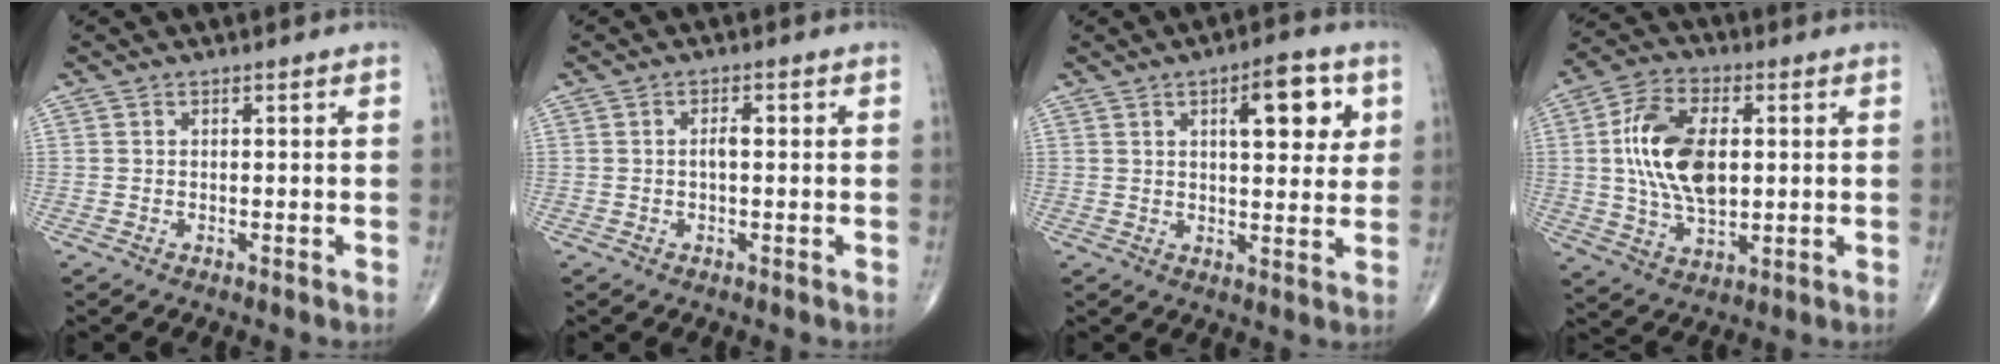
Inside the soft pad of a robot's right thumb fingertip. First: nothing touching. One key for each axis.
{"total": 2.0, "fx": 0.1, "fy": 0.7, "fz": 1.8, "tx": -0.035, "ty": 0.005, "tz": 0.000}
{"total": 10.7, "fx": 3.9, "fy": 4.2, "fz": 9.1, "tx": -0.098, "ty": -0.013, "tz": 0.052}
{"total": 15.3, "fx": 1.7, "fy": 8.6, "fz": 12.5, "tx": -0.229, "ty": 0.004, "tz": 0.032}